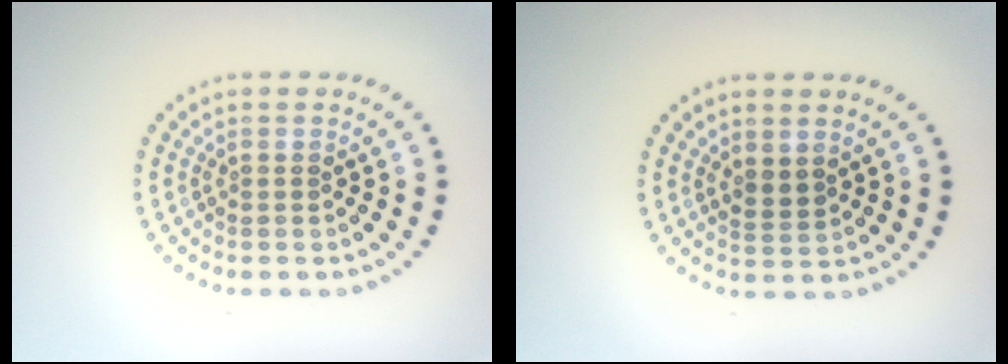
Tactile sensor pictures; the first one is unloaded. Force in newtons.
{"total": 1.5, "press": 1.3, "slide": 0.7}